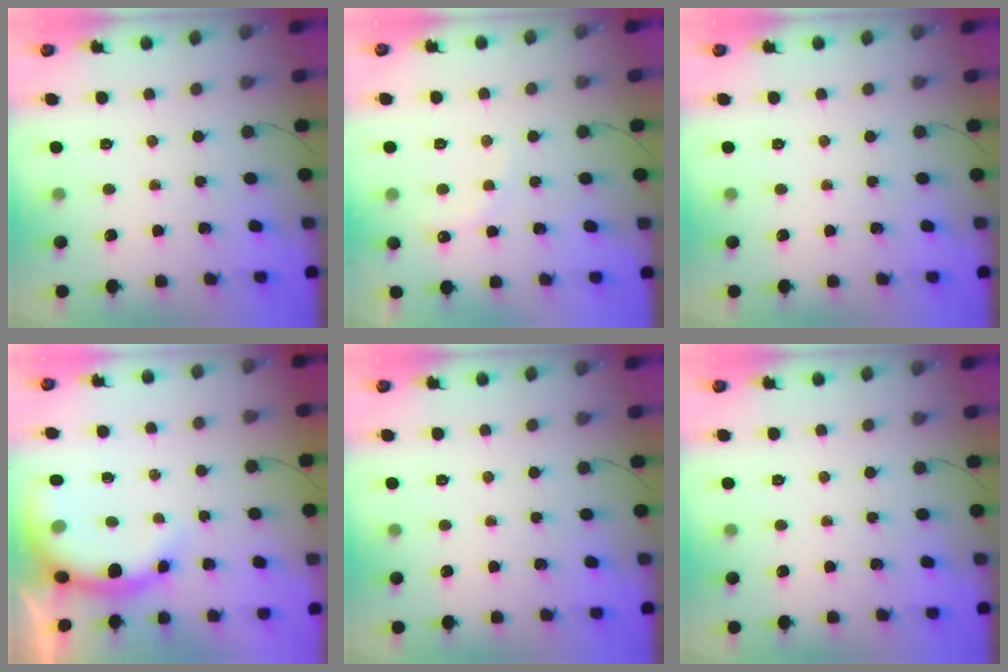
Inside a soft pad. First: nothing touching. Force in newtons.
{"total": 7.6, "press": 7.4, "slide": 1.9}
{"total": 0.0}
{"total": 7.0, "press": 6.8, "slide": 1.5}
{"total": 0.0}
{"total": 0.0}